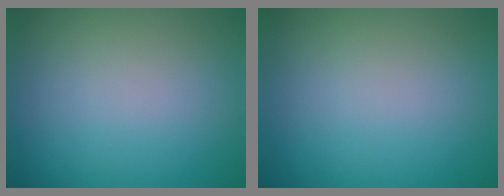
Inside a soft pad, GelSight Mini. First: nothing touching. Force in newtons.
{"total": 0.0}